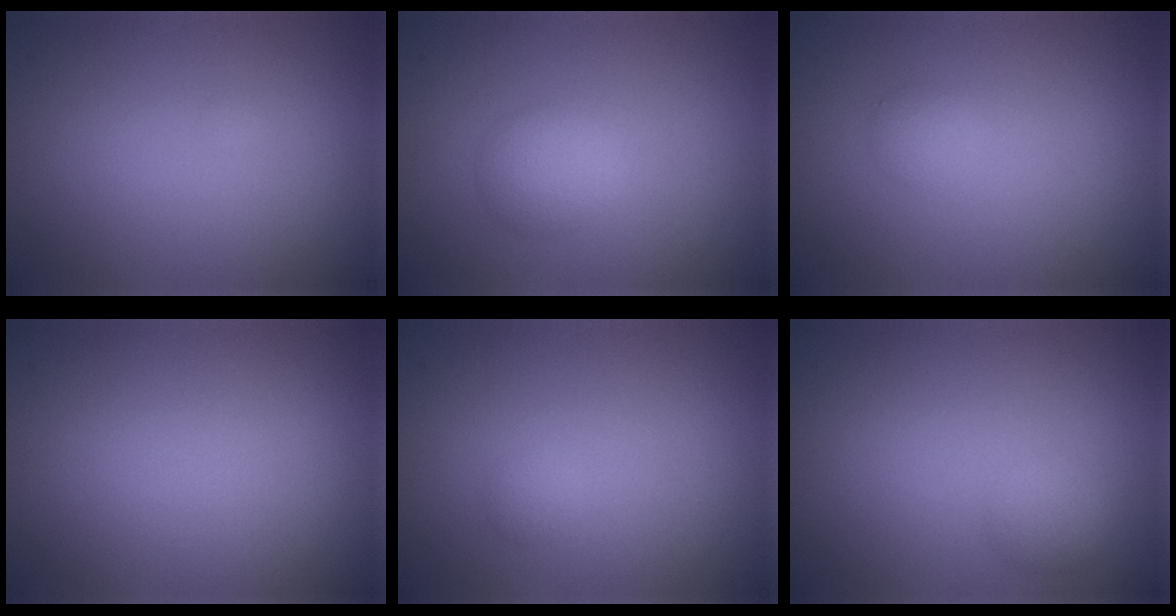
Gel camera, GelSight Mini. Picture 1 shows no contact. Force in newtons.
{"total": 2.5, "press": 2.4, "slide": 0.2}
{"total": 1.1, "press": 1.1, "slide": 0.0}
{"total": 0.0}
{"total": 0.7, "press": 0.7, "slide": 0.0}
{"total": 1.5, "press": 1.5, "slide": 0.0}